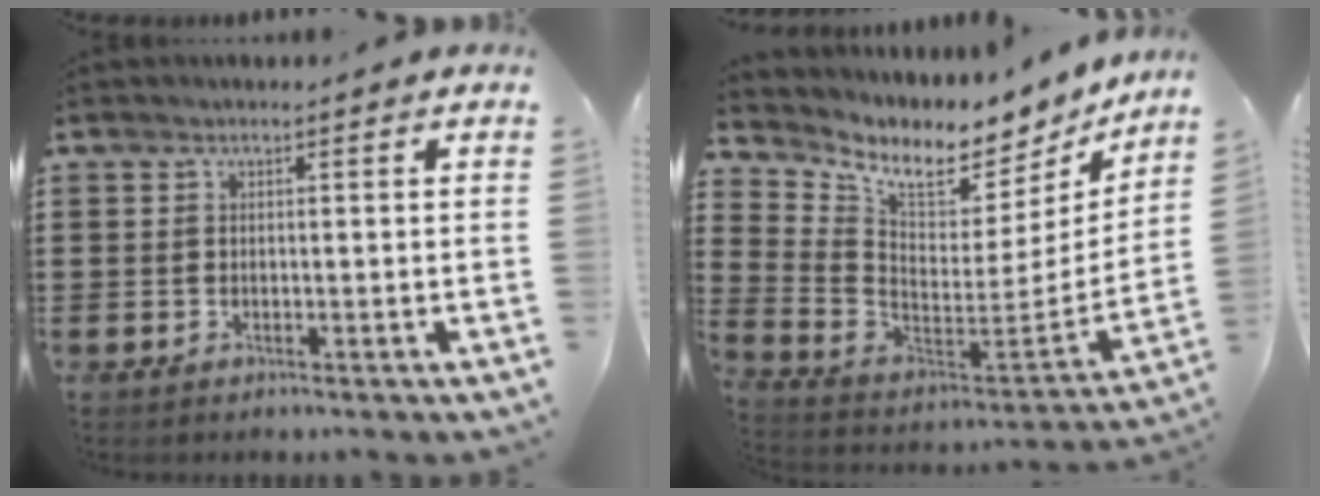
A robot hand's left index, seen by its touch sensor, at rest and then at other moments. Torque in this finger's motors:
{"motor_torque": [2.14, 0.00, 0.44, 0.11]}